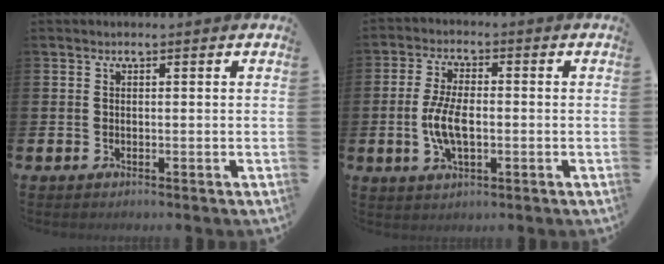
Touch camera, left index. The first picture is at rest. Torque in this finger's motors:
{"motor_torque": [1.55, 0.43, 0.28, 0.21]}